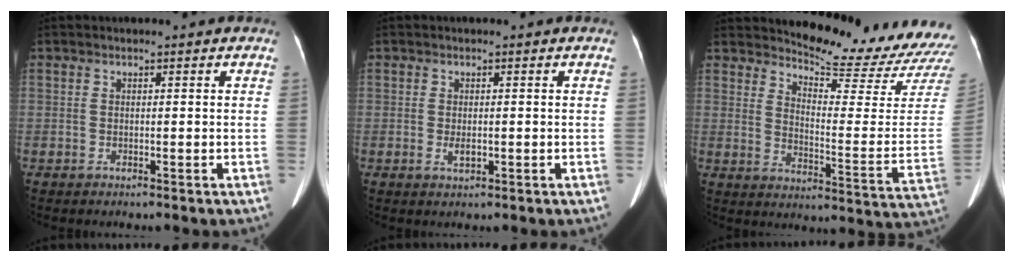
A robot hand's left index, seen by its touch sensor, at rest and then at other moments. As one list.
[{"total": 1.5, "force": [-0.5, 0.6, 1.2], "torque": [-0.030, -0.006, -0.007]}, {"total": 18.0, "force": [17.7, 0.4, 3.3], "torque": [-0.053, -0.134, 0.206]}]